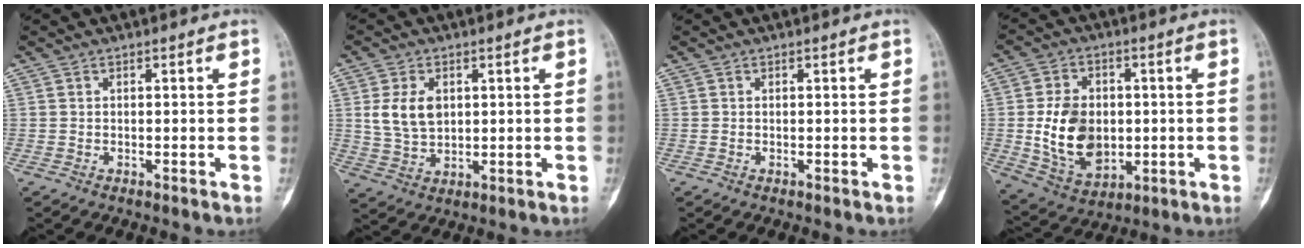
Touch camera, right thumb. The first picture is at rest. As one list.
[{"total": 7.7, "force": [1.7, 5.3, 5.3], "torque": [-0.086, -0.006, 0.041]}, {"total": 0.0}, {"total": 14.2, "force": [-0.5, 10.3, 9.8], "torque": [-0.141, -0.004, 0.007]}]